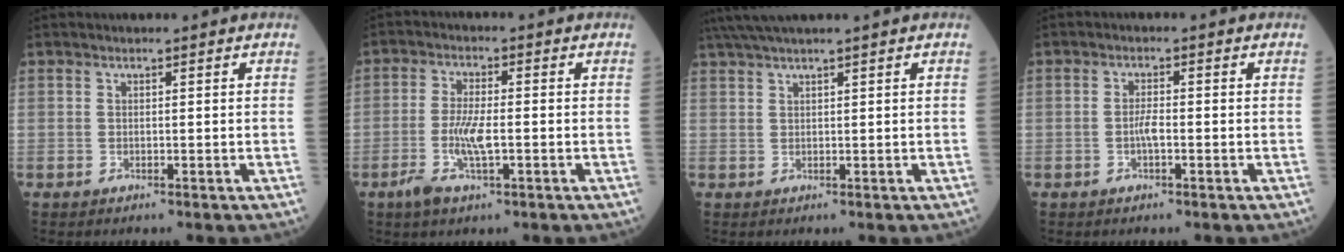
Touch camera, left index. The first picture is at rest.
{"total": 5.9, "force": [-1.9, 1.5, 5.4], "torque": [-0.120, -0.006, -0.035]}
{"total": 3.8, "force": [3.0, -0.9, 2.1], "torque": [-0.045, 0.020, 0.063]}
{"total": 2.1, "force": [-0.7, 0.3, 1.9], "torque": [-0.040, -0.001, -0.014]}